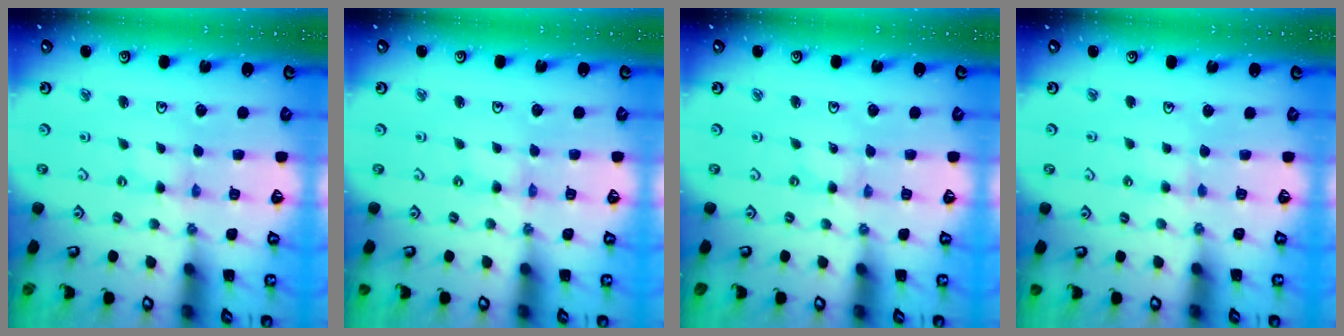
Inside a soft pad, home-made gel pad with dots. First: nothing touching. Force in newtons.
{"total": 0.0}
{"total": 0.0}
{"total": 2.6, "press": 2.6, "slide": 0.5}